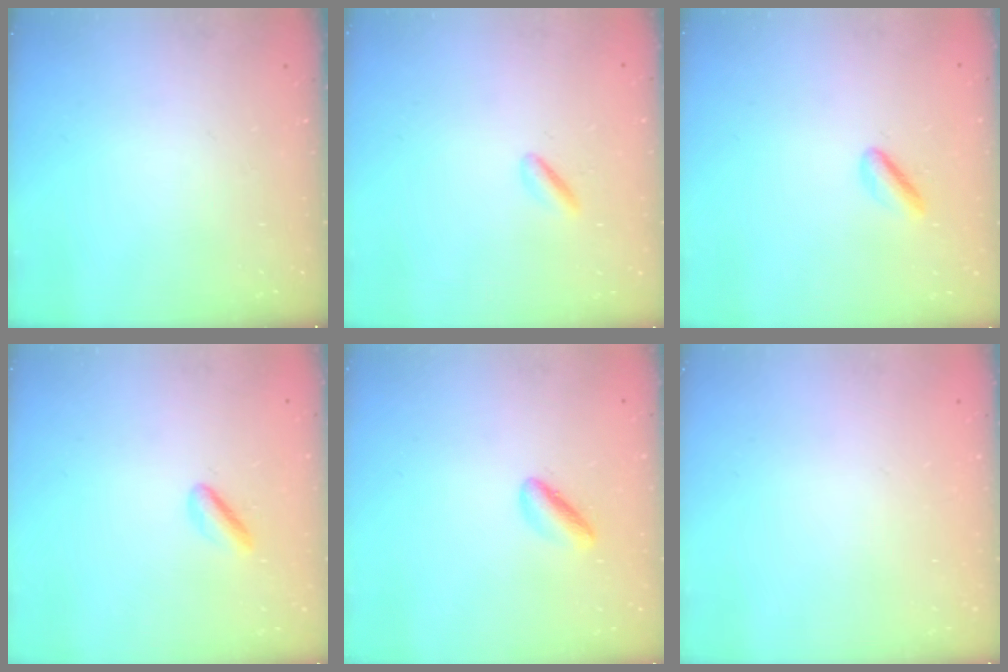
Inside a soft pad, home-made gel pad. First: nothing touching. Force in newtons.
{"total": 1.3, "press": 1.1, "slide": 0.8}
{"total": 2.5, "press": 2.5, "slide": 0.5}
{"total": 2.5, "press": 2.5, "slide": 0.5}
{"total": 2.8, "press": 2.8, "slide": 0.3}
{"total": 2.0, "press": 2.0, "slide": 0.1}